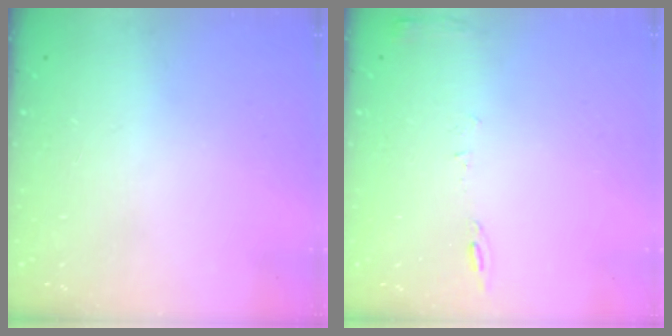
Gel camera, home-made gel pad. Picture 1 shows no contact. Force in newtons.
{"total": 6.0, "press": 6.0, "slide": 0.6}